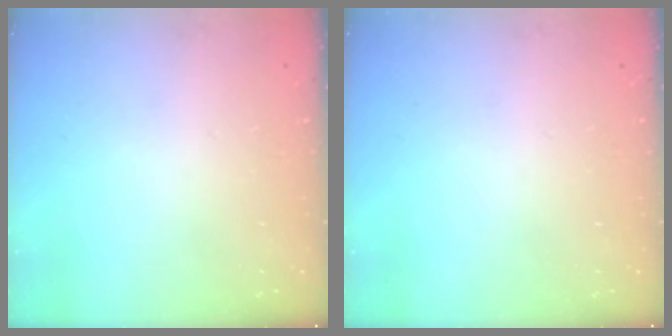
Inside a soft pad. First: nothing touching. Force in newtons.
{"total": 0.0}